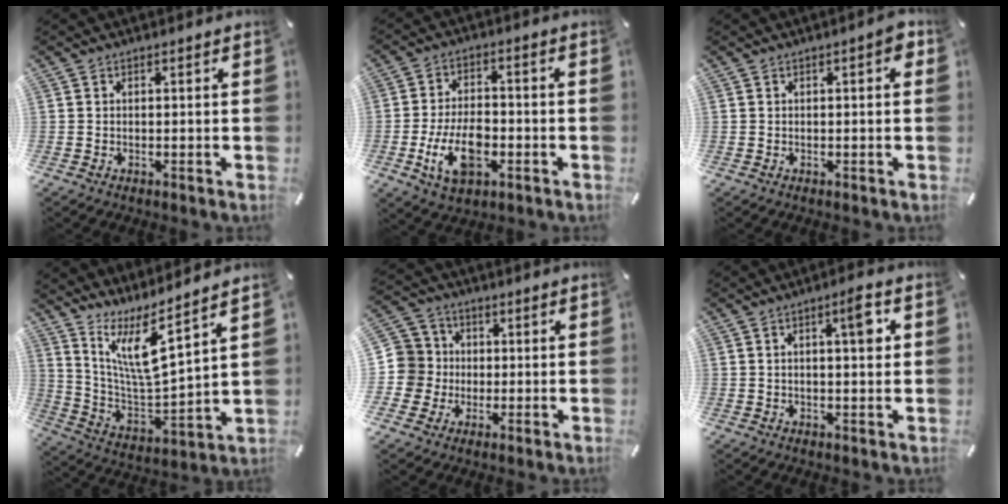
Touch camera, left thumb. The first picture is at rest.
{"total": 11.3, "force": [-3.6, 6.6, 8.5], "torque": [-0.170, 0.004, -0.062]}
{"total": 2.5, "force": [0.2, 0.9, 2.4], "torque": [-0.036, 0.006, -0.001]}
{"total": 11.9, "force": [8.6, 1.9, 7.9], "torque": [-0.181, -0.067, 0.149]}
{"total": 8.7, "force": [-0.8, 8.6, 0.6], "torque": [-0.028, 0.011, -0.011]}
{"total": 6.3, "force": [1.7, 1.6, 5.9], "torque": [-0.076, -0.009, 0.017]}